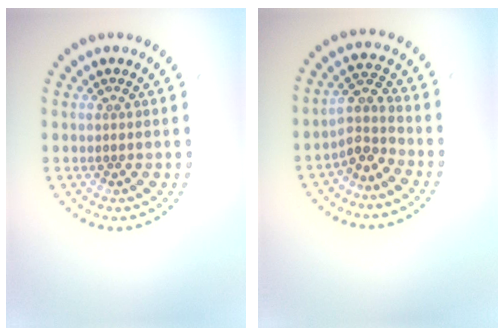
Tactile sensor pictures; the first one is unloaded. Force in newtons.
{"total": 2.6, "press": 1.8, "slide": 1.8}